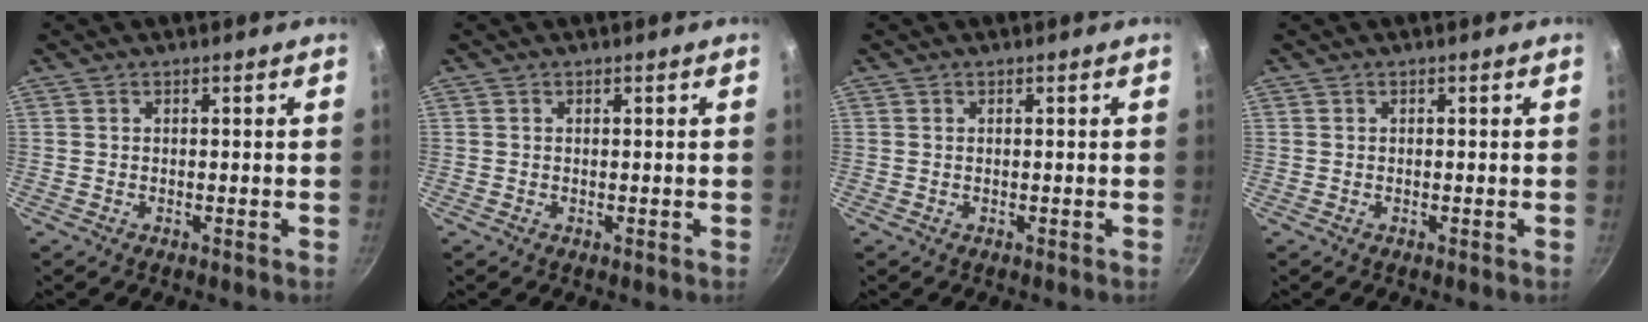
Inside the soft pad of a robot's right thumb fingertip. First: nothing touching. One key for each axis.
{"total": 0.0}
{"total": 0.0}
{"total": 0.0}